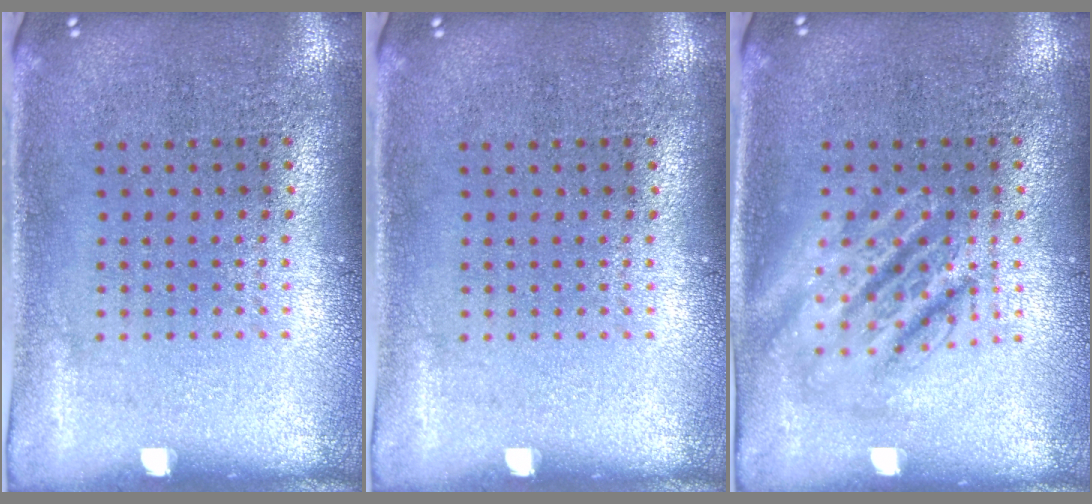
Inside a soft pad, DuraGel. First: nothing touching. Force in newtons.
{"total": 0.0}
{"total": 2.6, "press": 2.6, "slide": 0.3}